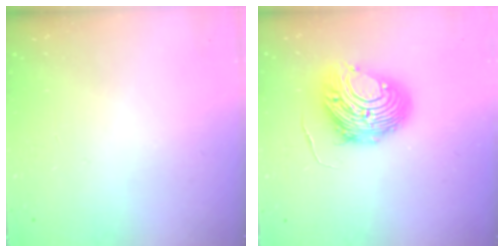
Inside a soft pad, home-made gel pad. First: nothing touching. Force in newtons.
{"total": 10.7, "press": 10.6, "slide": 1.1}